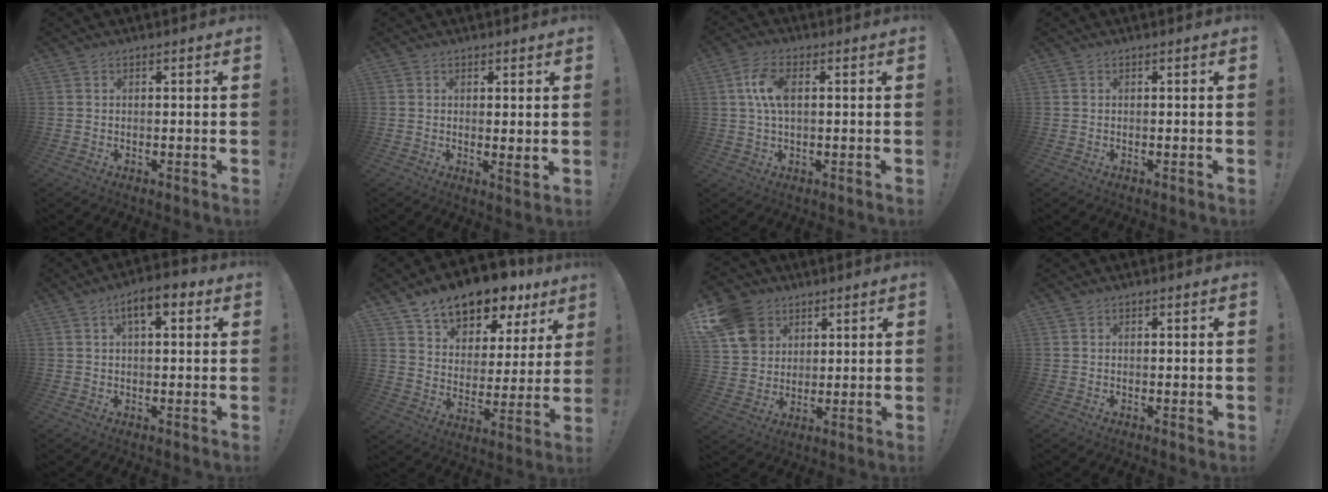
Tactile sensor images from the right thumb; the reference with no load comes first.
{"total": 2.1, "force": [1.2, -0.1, 1.8], "torque": [-0.013, -0.016, 0.017]}
{"total": 7.9, "force": [1.2, 3.9, 6.7], "torque": [-0.131, 0.003, 0.019]}
{"total": 0.0}
{"total": 6.9, "force": [2.8, 2.7, 5.7], "torque": [-0.073, -0.005, 0.041]}
{"total": 13.7, "force": [11.2, 5.9, 5.3], "torque": [-0.083, -0.091, 0.196]}
{"total": 13.3, "force": [6.2, 10.9, 4.7], "torque": [-0.079, -0.030, 0.127]}
{"total": 0.6, "force": [0.4, 0.2, 0.5], "torque": [-0.005, -0.001, 0.006]}